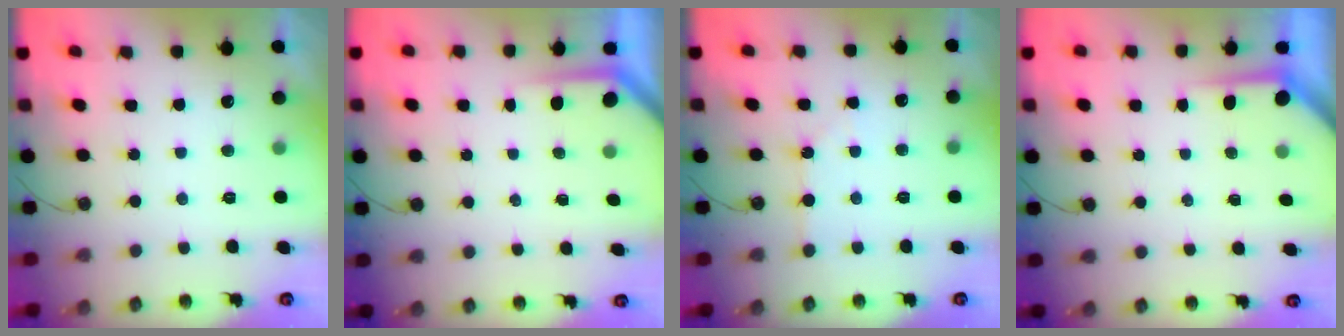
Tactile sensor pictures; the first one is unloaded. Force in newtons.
{"total": 2.7, "press": 2.7, "slide": 0.4}
{"total": 4.9, "press": 4.8, "slide": 0.8}
{"total": 3.7, "press": 3.6, "slide": 0.3}